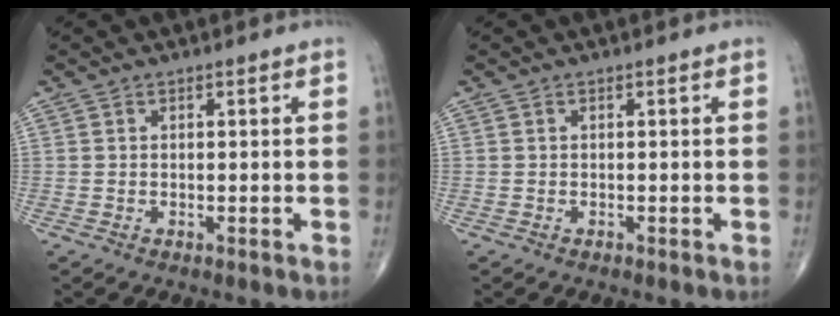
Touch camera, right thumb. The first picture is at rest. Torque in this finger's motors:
{"motor_torque": [-0.18, 0.01, -0.11, -0.01, -0.02]}